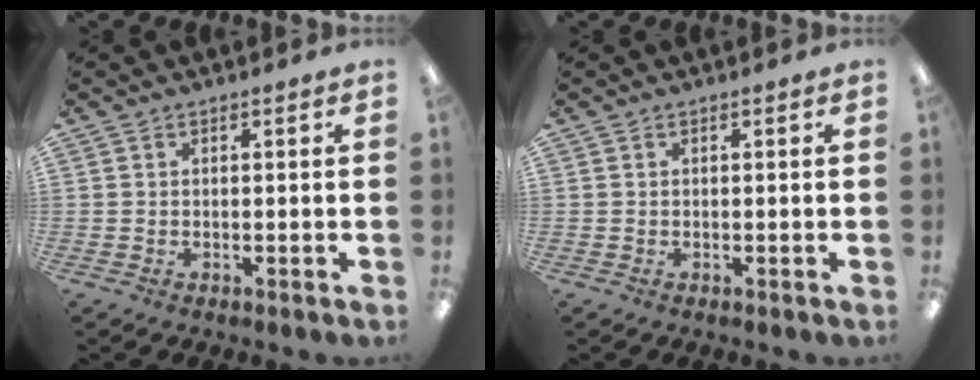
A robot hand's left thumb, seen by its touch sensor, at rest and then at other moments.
{"total": 0.0}